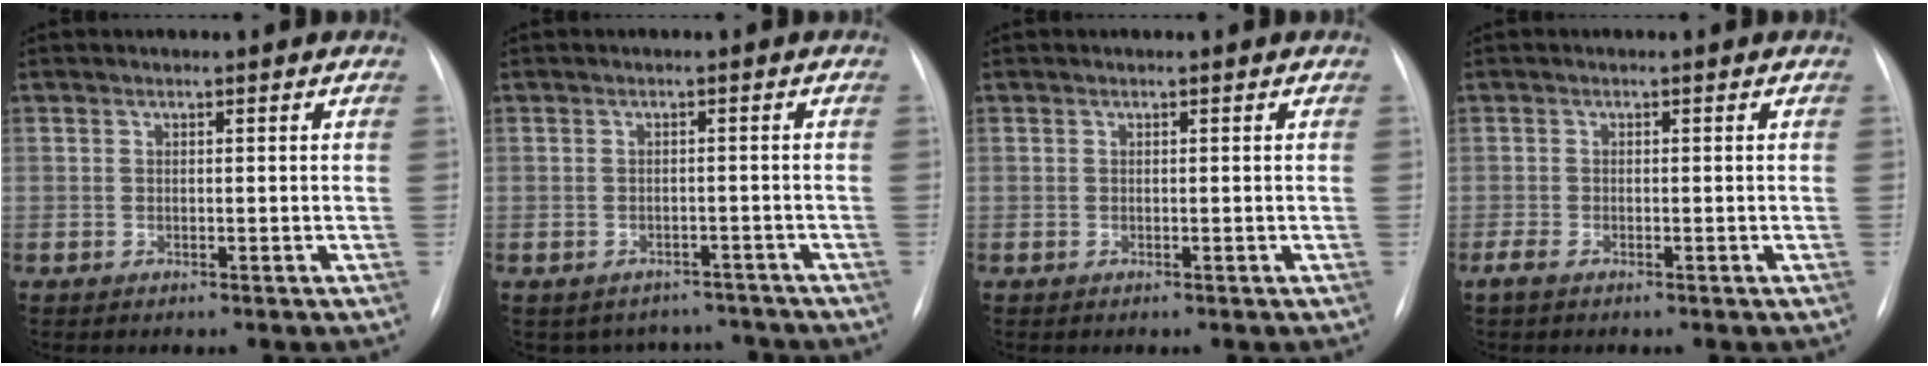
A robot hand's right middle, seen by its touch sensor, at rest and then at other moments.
{"total": 6.2, "force": [-5.4, 2.9, -0.4], "torque": [0.018, 0.025, -0.062]}
{"total": 0.0}
{"total": 1.3, "force": [-0.9, 0.4, 0.9], "torque": [-0.024, -0.003, -0.018]}